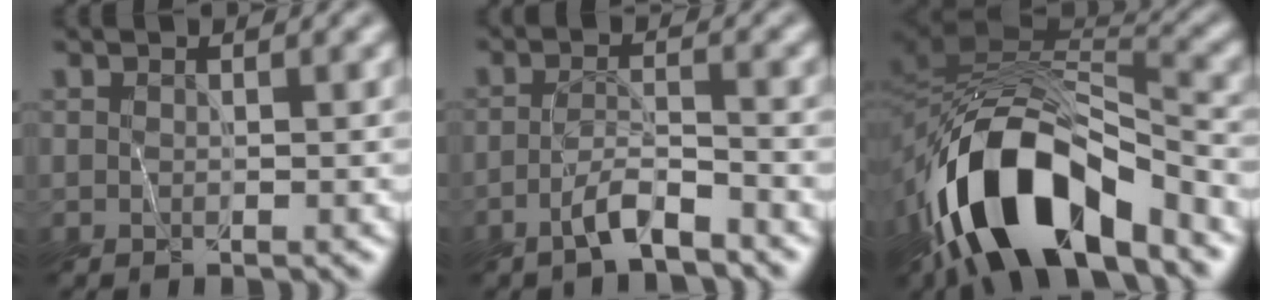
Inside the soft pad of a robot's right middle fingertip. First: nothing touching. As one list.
[{"total": 2.9, "force": [-2.6, -0.1, 1.3], "torque": [-0.030, 0.005, -0.057]}, {"total": 12.5, "force": [-7.8, 5.4, 8.1], "torque": [-0.139, -0.005, -0.141]}]